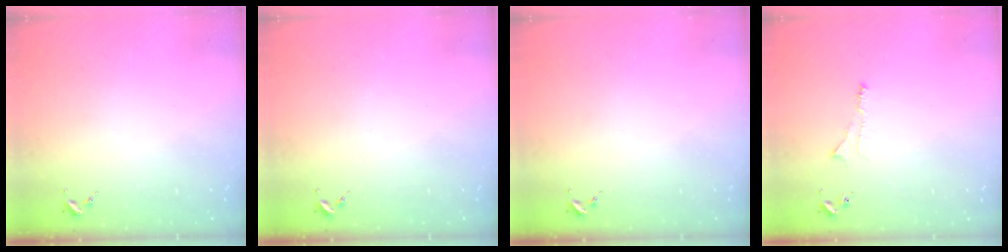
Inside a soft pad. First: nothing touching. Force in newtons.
{"total": 0.0}
{"total": 0.0}
{"total": 3.2, "press": 3.2, "slide": 0.3}